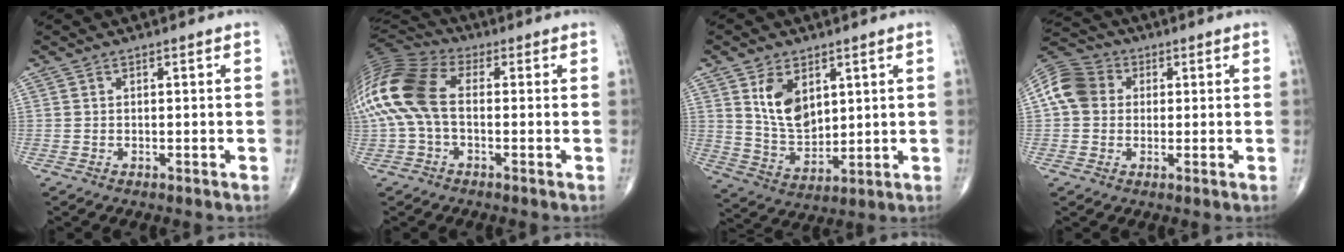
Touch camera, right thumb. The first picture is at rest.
{"total": 17.2, "force": [0.2, 10.3, 13.8], "torque": [-0.323, 0.029, -0.004]}
{"total": 9.7, "force": [3.8, 6.0, 6.5], "torque": [-0.095, -0.026, 0.086]}
{"total": 9.2, "force": [1.3, 7.8, 4.7], "torque": [-0.079, 0.020, 0.010]}